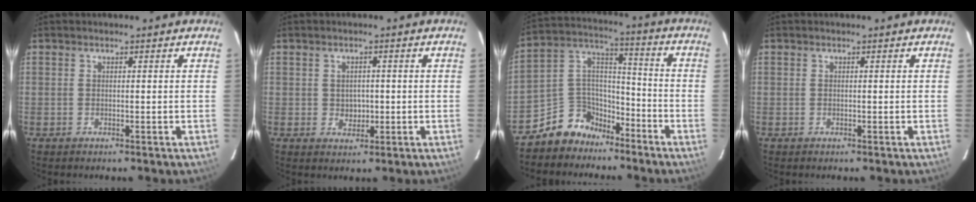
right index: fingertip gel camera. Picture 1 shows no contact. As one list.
[{"total": 2.9, "force": [-0.2, 2.7, 1.3], "torque": [-0.018, 0.002, 0.003]}, {"total": 10.2, "force": [-7.2, 7.0, 1.6], "torque": [-0.045, 0.066, -0.131]}, {"total": 0.0}]